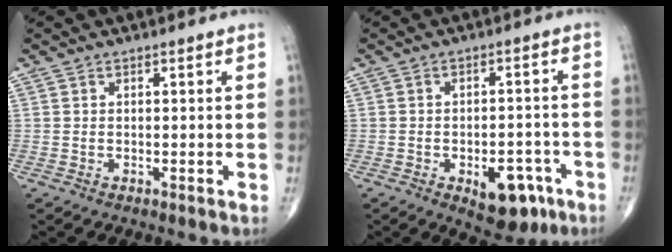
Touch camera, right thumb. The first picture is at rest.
{"total": 9.4, "force": [-4.3, 5.0, 6.8], "torque": [-0.063, 0.023, -0.049]}